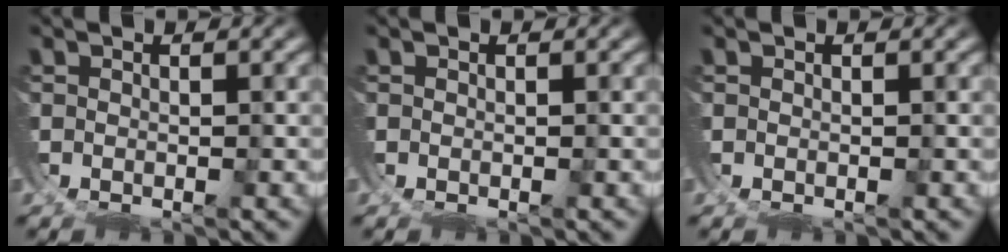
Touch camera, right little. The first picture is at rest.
{"total": 0.0}
{"total": 0.0}